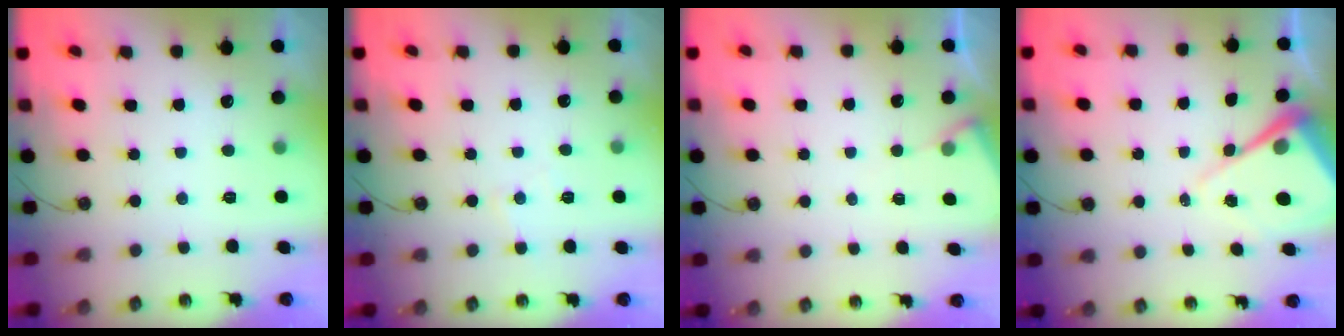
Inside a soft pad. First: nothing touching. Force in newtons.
{"total": 4.0, "press": 3.9, "slide": 0.6}
{"total": 4.3, "press": 4.3, "slide": 0.5}
{"total": 9.5, "press": 9.5, "slide": 1.0}